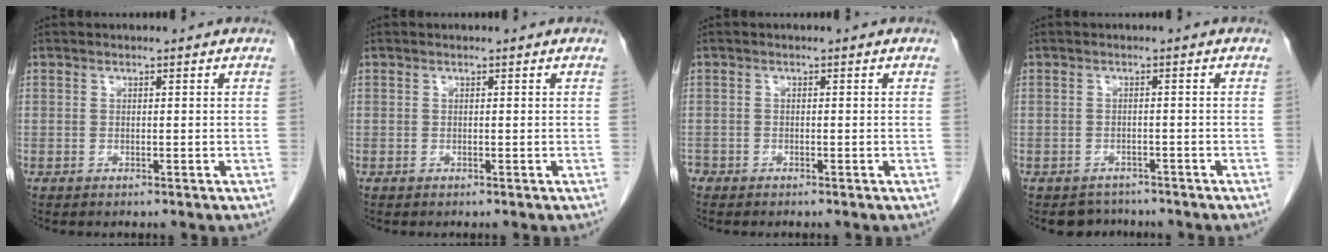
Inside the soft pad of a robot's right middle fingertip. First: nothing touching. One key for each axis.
{"total": 0.0}
{"total": 1.5, "fx": -1.1, "fy": 0.9, "fz": 0.3, "tx": -0.011, "ty": -0.001, "tz": -0.020}
{"total": 2.9, "fx": -2.6, "fy": 1.4, "fz": -0.3, "tx": -0.001, "ty": 0.003, "tz": -0.038}